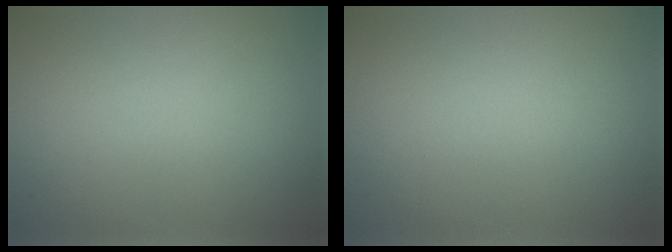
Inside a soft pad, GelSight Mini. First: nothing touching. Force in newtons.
{"total": 0.0}